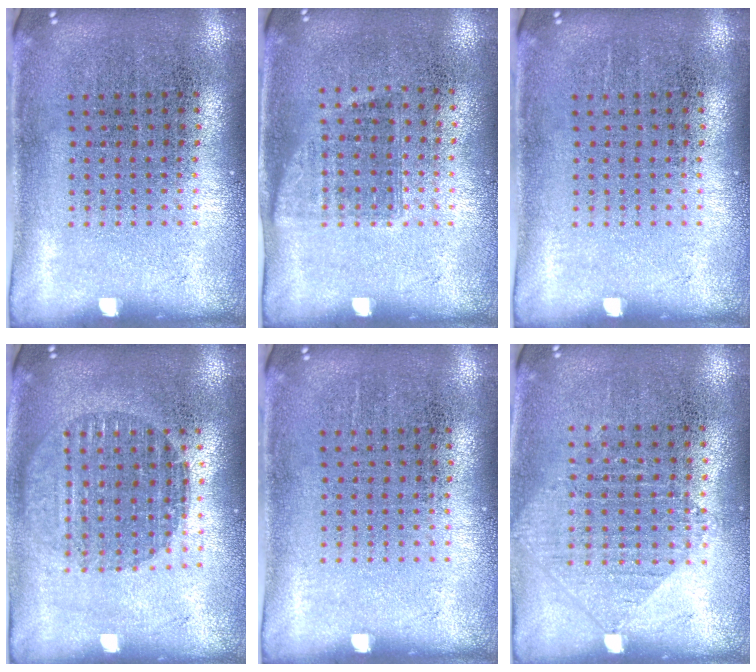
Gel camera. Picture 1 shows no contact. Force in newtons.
{"total": 0.9, "press": 0.8, "slide": 0.4}
{"total": 0.0}
{"total": 1.6, "press": 1.4, "slide": 0.8}
{"total": 0.0}
{"total": 0.9, "press": 0.9, "slide": 0.3}